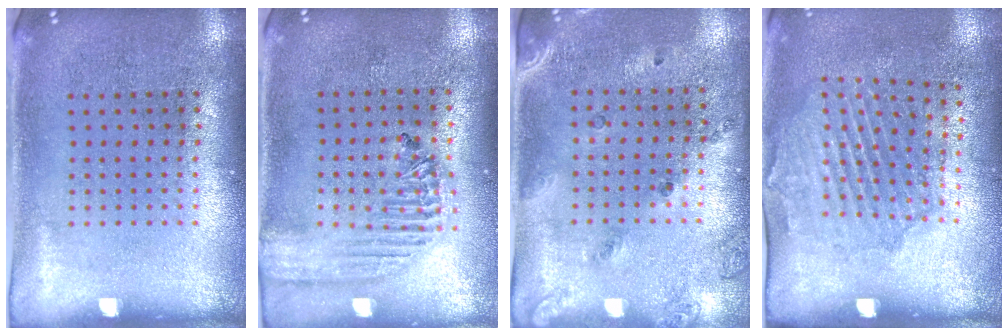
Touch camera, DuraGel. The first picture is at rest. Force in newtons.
{"total": 1.8, "press": 1.7, "slide": 0.6}
{"total": 1.6, "press": 1.1, "slide": 1.1}
{"total": 1.7, "press": 1.4, "slide": 0.8}